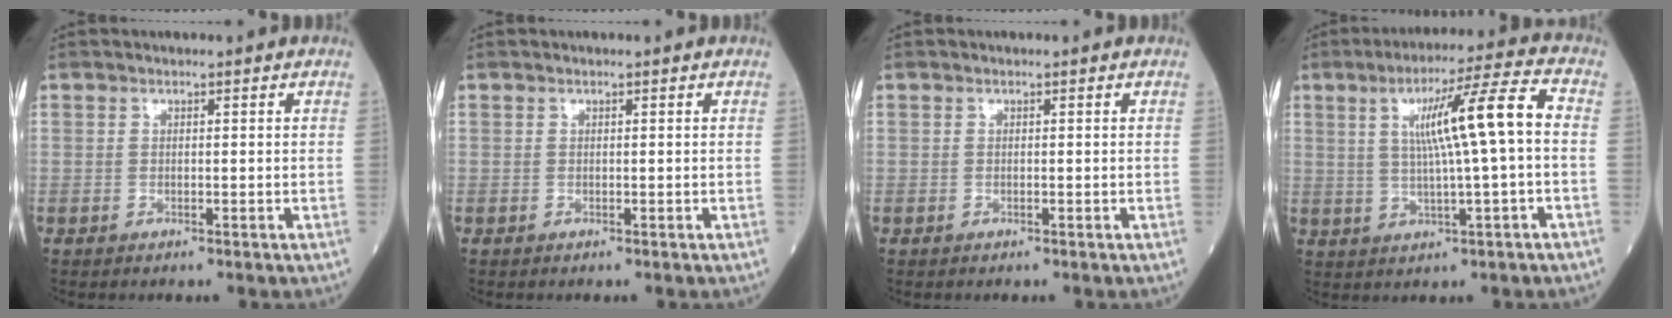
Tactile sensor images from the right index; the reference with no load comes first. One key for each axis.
{"total": 0.0}
{"total": 0.0}
{"total": 11.0, "fx": 1.2, "fy": -0.3, "fz": 11.0, "tx": -0.177, "ty": 0.015, "tz": 0.022}